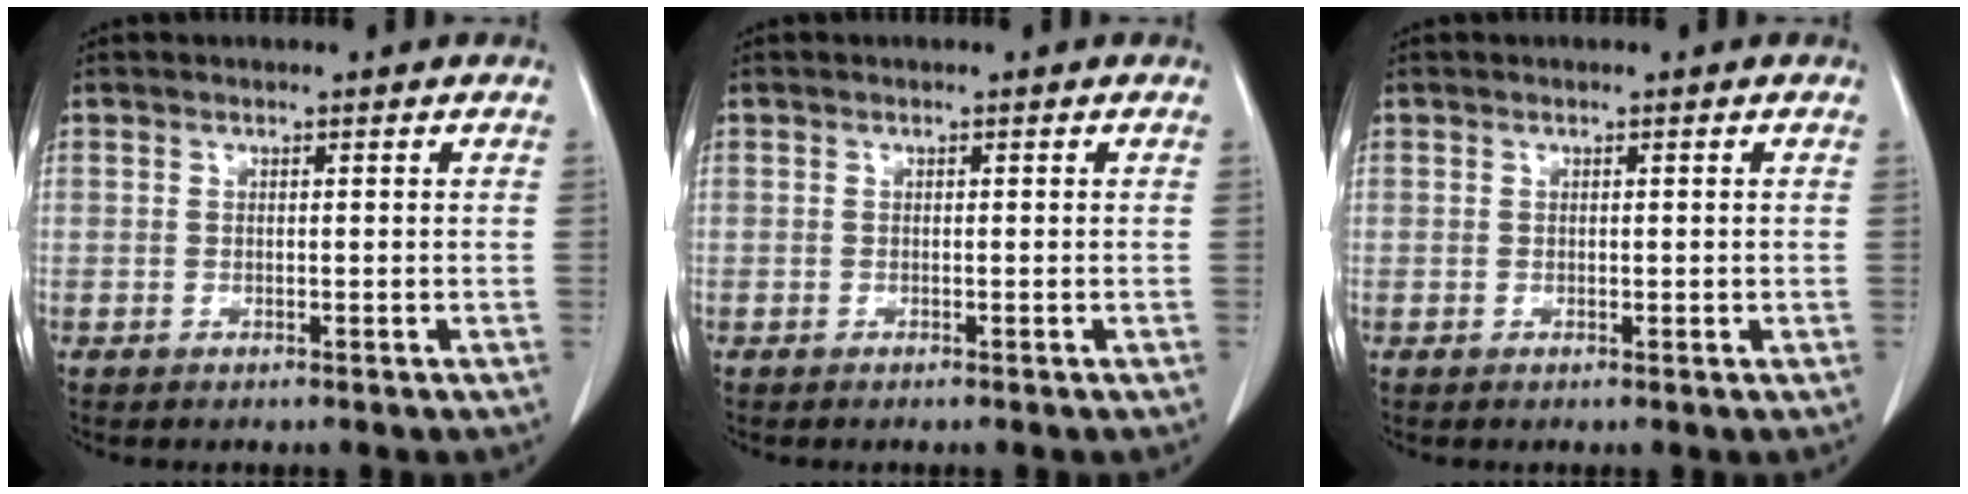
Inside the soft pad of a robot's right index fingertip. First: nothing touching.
{"total": 0.0}
{"total": 0.5, "force": [0.1, 0.4, 0.3], "torque": [-0.004, -0.001, 0.003]}